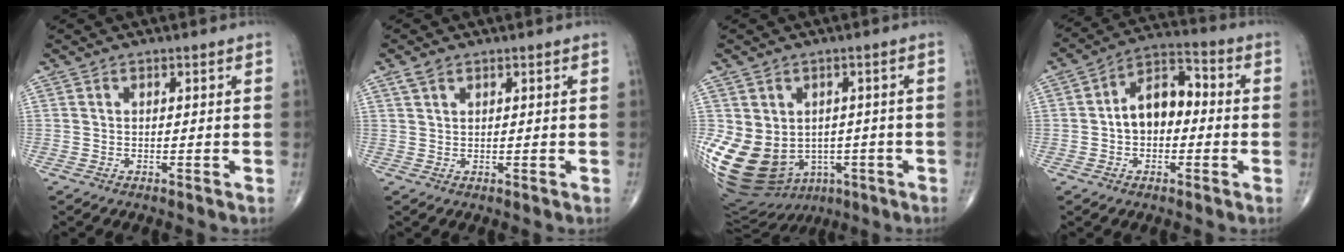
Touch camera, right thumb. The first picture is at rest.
{"total": 1.9, "force": [1.2, 1.0, 1.0], "torque": [-0.022, 0.007, 0.026]}
{"total": 17.7, "force": [-3.1, 14.5, 9.6], "torque": [-0.189, 0.009, -0.017]}
{"total": 10.0, "force": [-0.5, 6.7, 7.4], "torque": [-0.099, 0.036, -0.024]}